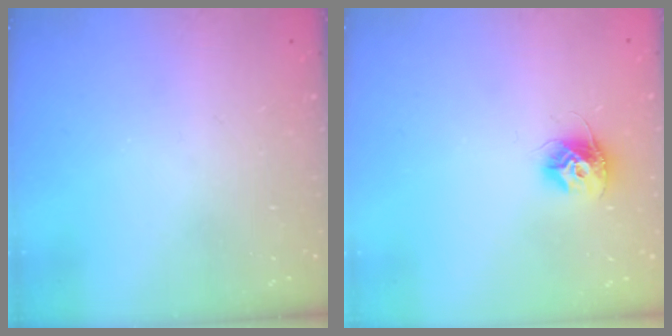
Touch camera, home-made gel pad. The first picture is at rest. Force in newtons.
{"total": 9.5, "press": 9.5, "slide": 0.2}